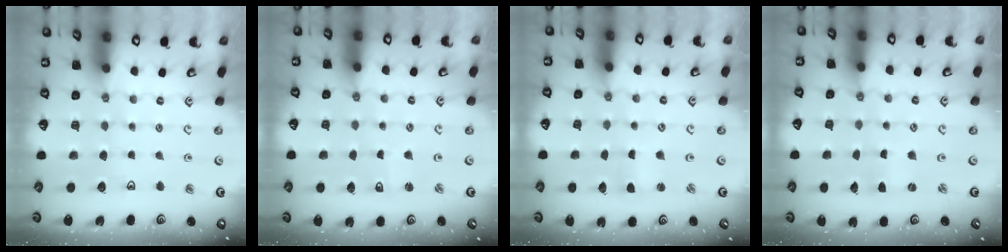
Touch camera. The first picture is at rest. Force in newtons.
{"total": 2.2, "press": 2.2, "slide": 0.3}
{"total": 1.1, "press": 1.1, "slide": 0.1}
{"total": 0.9, "press": 0.9, "slide": 0.1}